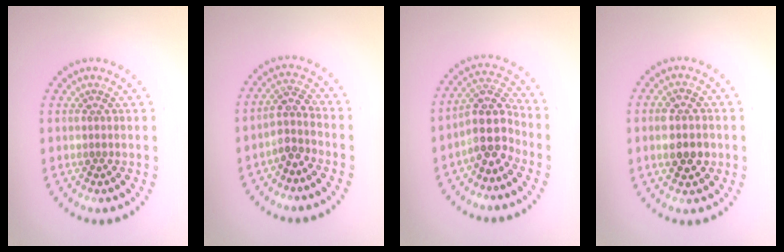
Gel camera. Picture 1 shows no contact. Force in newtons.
{"total": 2.3, "press": 1.8, "slide": 1.3}
{"total": 4.2, "press": 3.5, "slide": 2.2}
{"total": 3.1, "press": 3.1, "slide": 0.3}